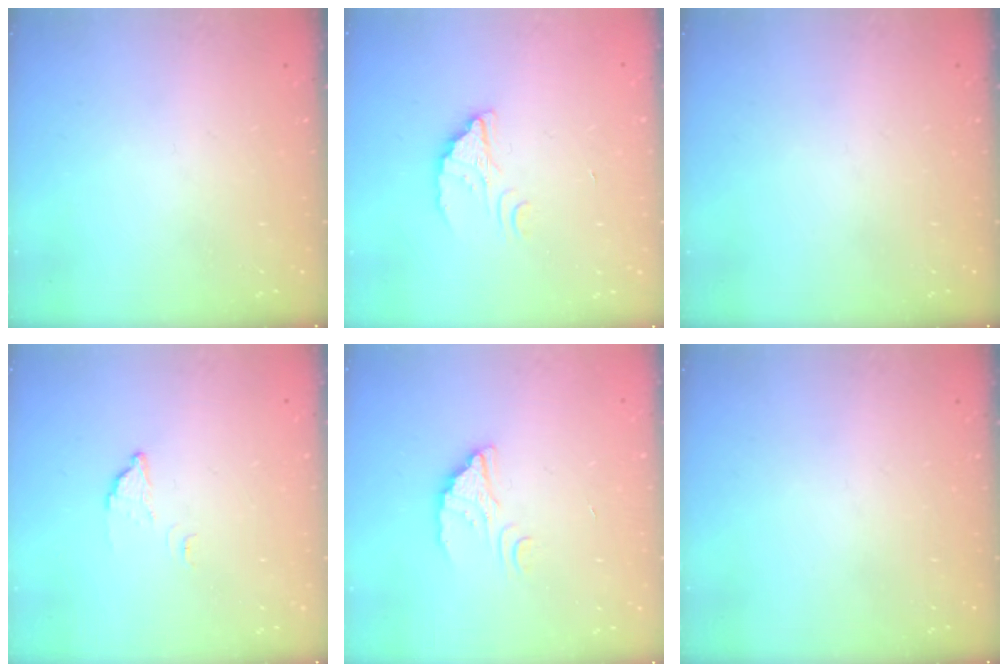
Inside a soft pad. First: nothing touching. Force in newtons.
{"total": 2.5, "press": 2.5, "slide": 0.1}
{"total": 0.0}
{"total": 2.5, "press": 2.5, "slide": 0.1}
{"total": 2.7, "press": 2.7, "slide": 0.1}
{"total": 0.0}